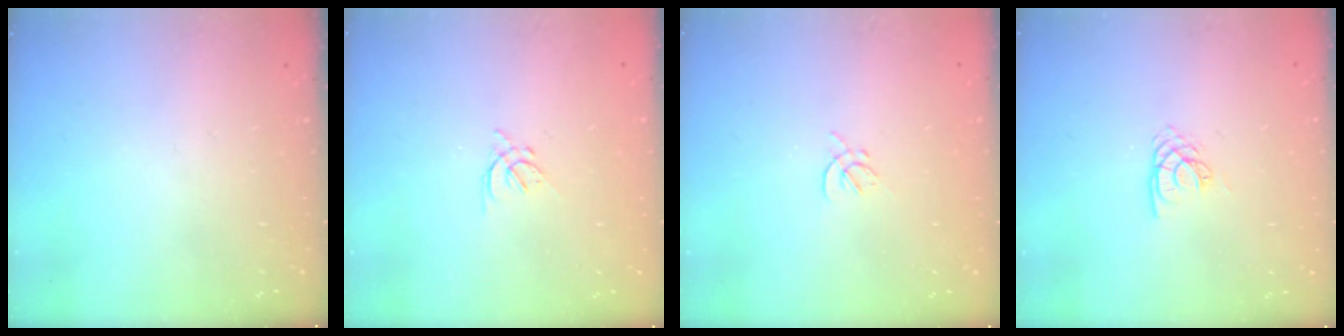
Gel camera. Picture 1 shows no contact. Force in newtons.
{"total": 2.2, "press": 2.2, "slide": 0.4}
{"total": 1.7, "press": 1.6, "slide": 0.6}
{"total": 2.8, "press": 2.8, "slide": 0.1}